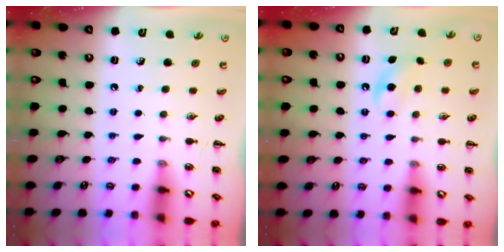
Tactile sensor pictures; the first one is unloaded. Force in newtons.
{"total": 5.4, "press": 5.3, "slide": 1.3}